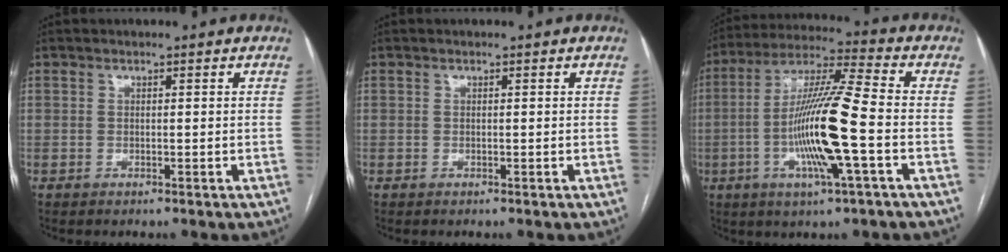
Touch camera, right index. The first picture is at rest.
{"total": 0.0}
{"total": 15.2, "force": [-3.4, 0.1, 14.8], "torque": [-0.286, -0.004, -0.070]}